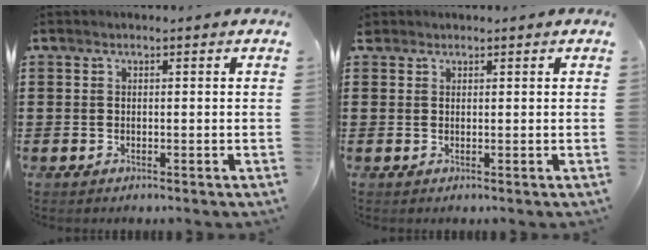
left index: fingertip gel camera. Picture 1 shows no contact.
{"total": 0.9, "force": [0.8, 0.5, 0.1], "torque": [-0.004, 0.003, 0.015]}